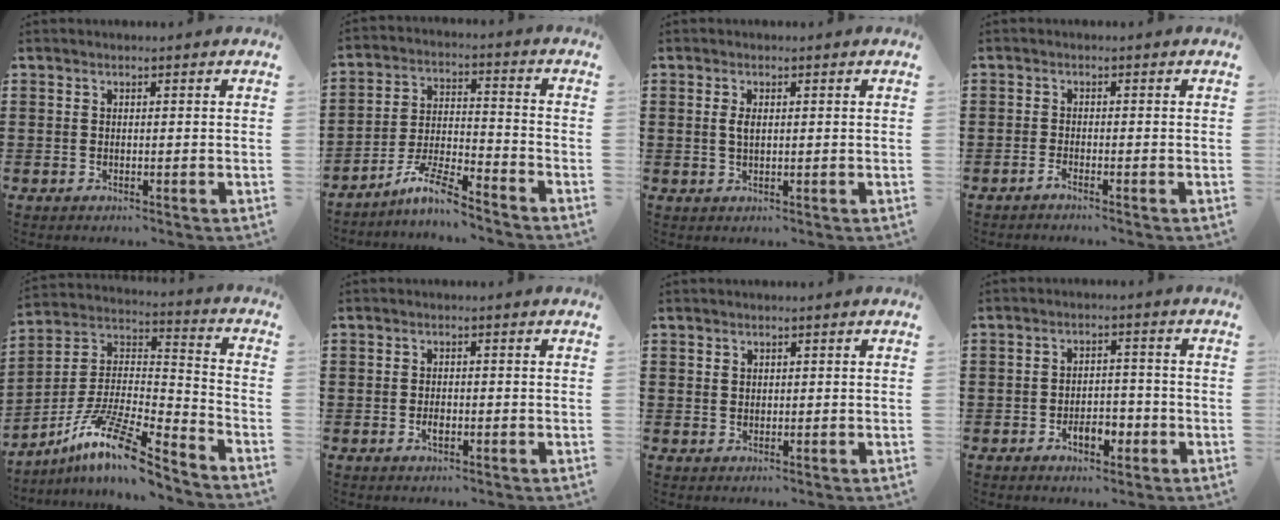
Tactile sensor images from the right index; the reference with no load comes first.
{"total": 8.0, "force": [-6.9, 0.6, 4.1], "torque": [-0.092, -0.003, -0.134]}
{"total": 2.1, "force": [0.3, 0.9, 1.8], "torque": [-0.039, 0.005, 0.003]}
{"total": 1.4, "force": [-1.3, -0.3, 0.4], "torque": [-0.009, -0.004, -0.024]}
{"total": 12.5, "force": [-9.5, 1.6, 7.8], "torque": [-0.159, 0.007, -0.188]}
{"total": 1.7, "force": [-0.6, 0.6, 1.5], "torque": [-0.030, -0.004, -0.009]}
{"total": 1.1, "force": [0.6, 0.9, 0.2], "torque": [-0.006, 0.003, 0.013]}
{"total": 5.0, "force": [-2.1, 2.8, 3.6], "torque": [-0.051, 0.007, -0.038]}